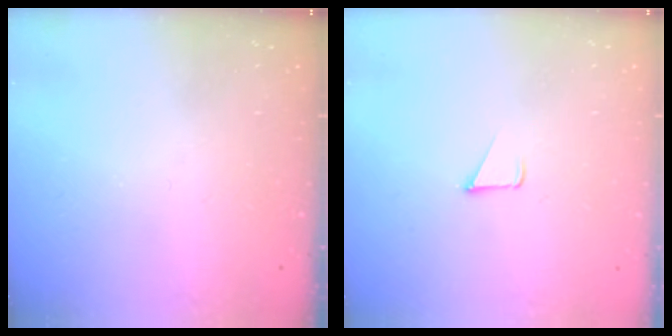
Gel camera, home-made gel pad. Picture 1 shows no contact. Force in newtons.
{"total": 1.8, "press": 1.7, "slide": 0.1}